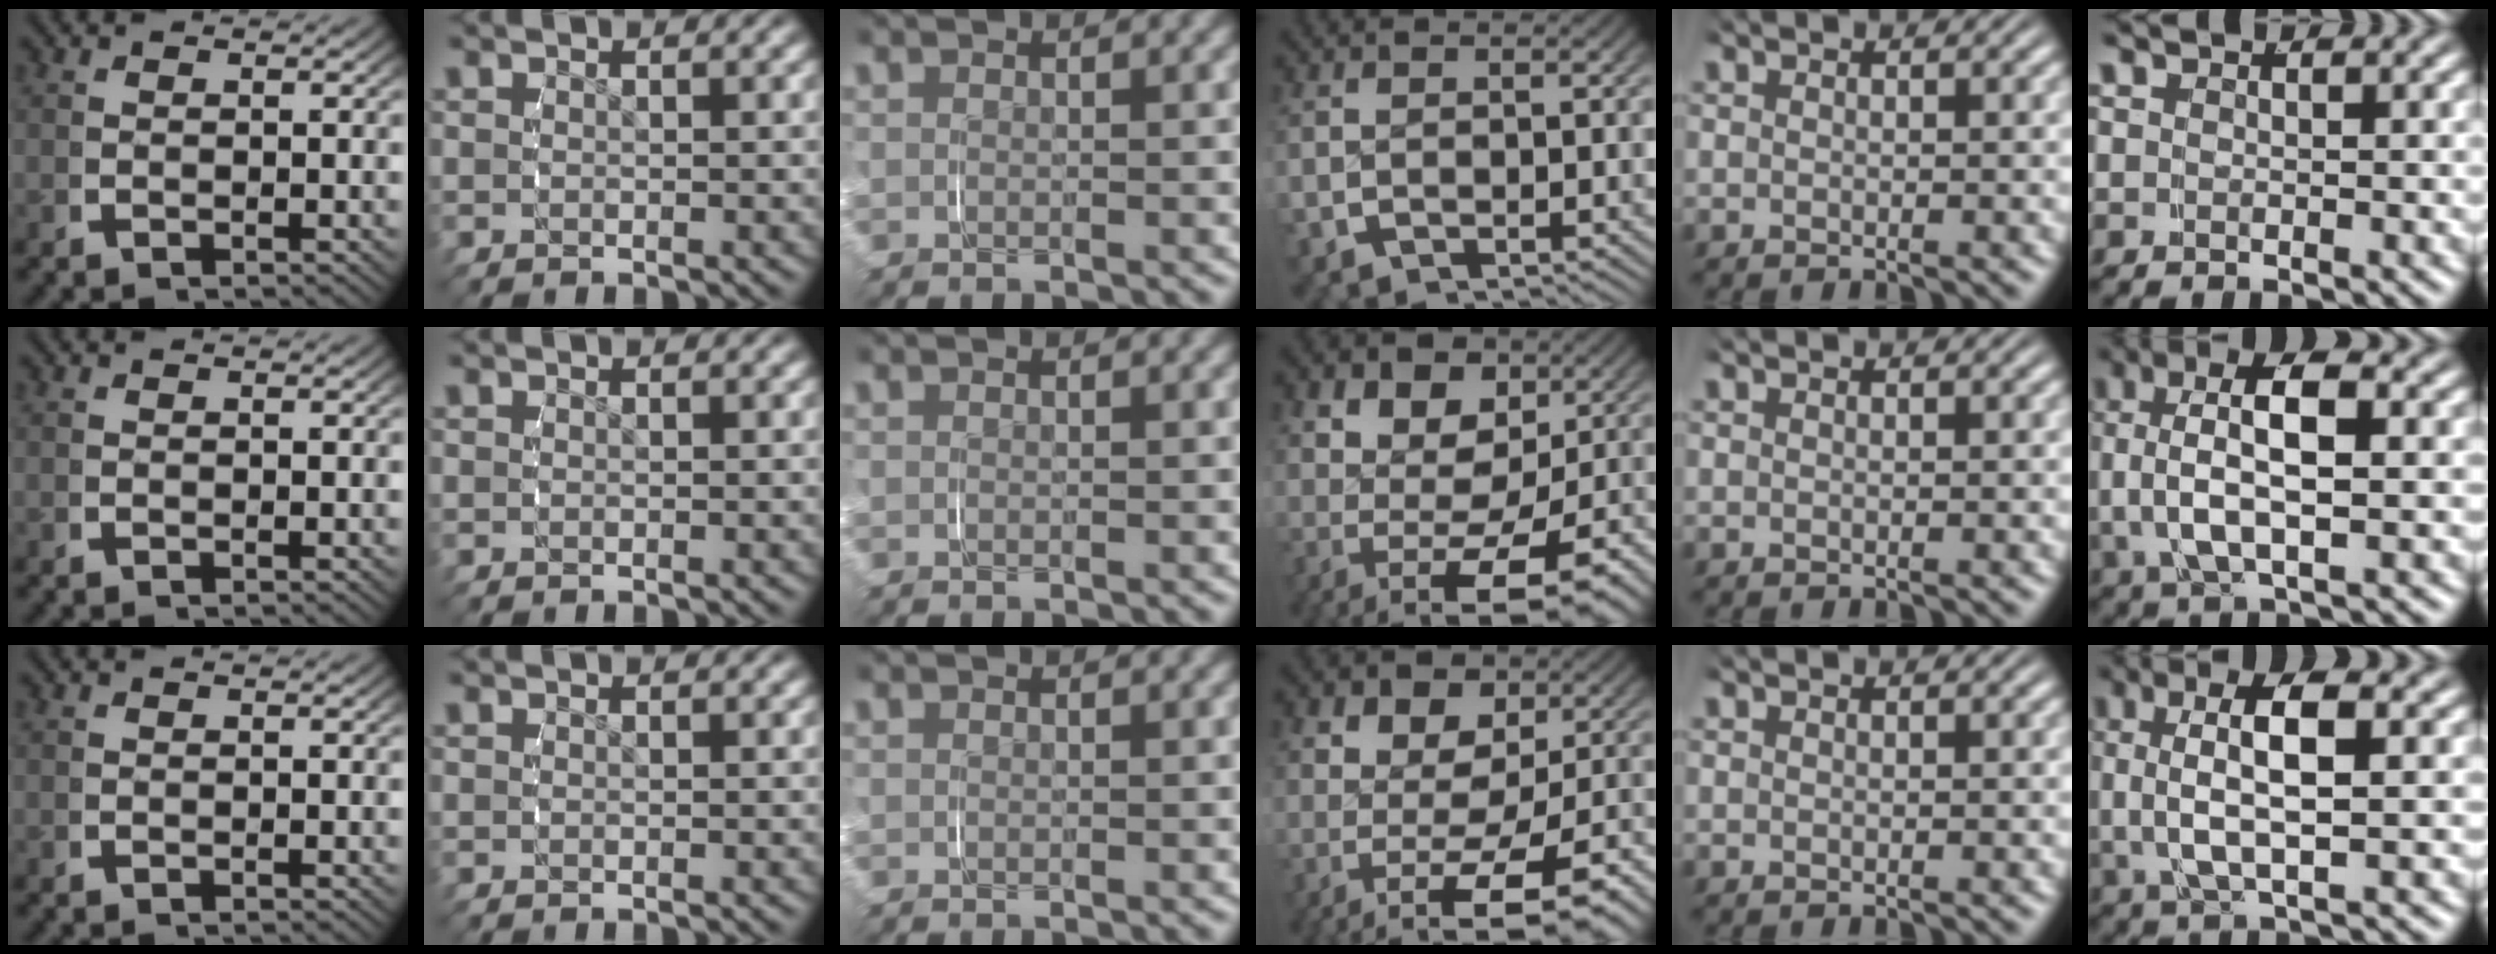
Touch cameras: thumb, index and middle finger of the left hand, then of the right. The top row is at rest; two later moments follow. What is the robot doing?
{"motion": "grasp_and_lifting", "object": "shirt"}